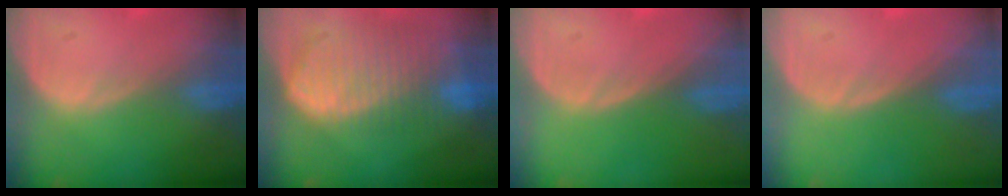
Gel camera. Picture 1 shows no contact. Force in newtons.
{"total": 10.5, "press": 9.1, "slide": 5.3}
{"total": 0.0}
{"total": 0.0}